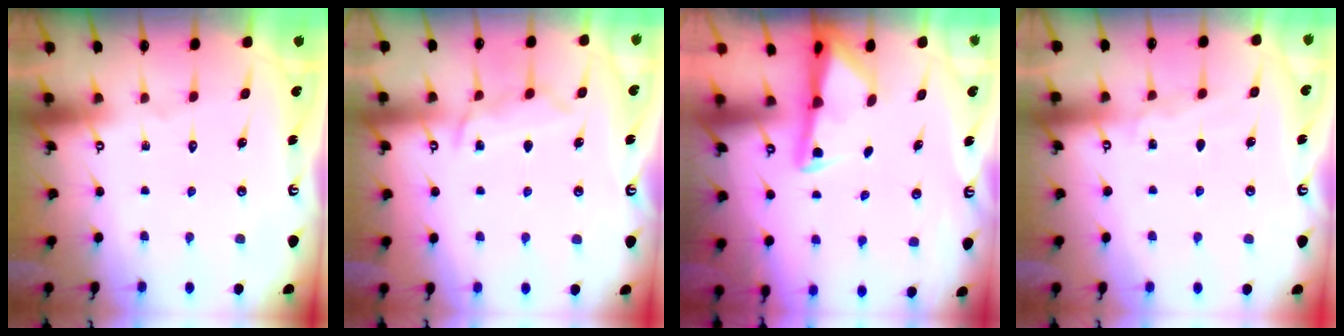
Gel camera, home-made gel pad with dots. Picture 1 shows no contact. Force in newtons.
{"total": 8.5, "press": 8.4, "slide": 1.0}
{"total": 3.6, "press": 3.5, "slide": 0.5}
{"total": 4.1, "press": 4.0, "slide": 0.5}